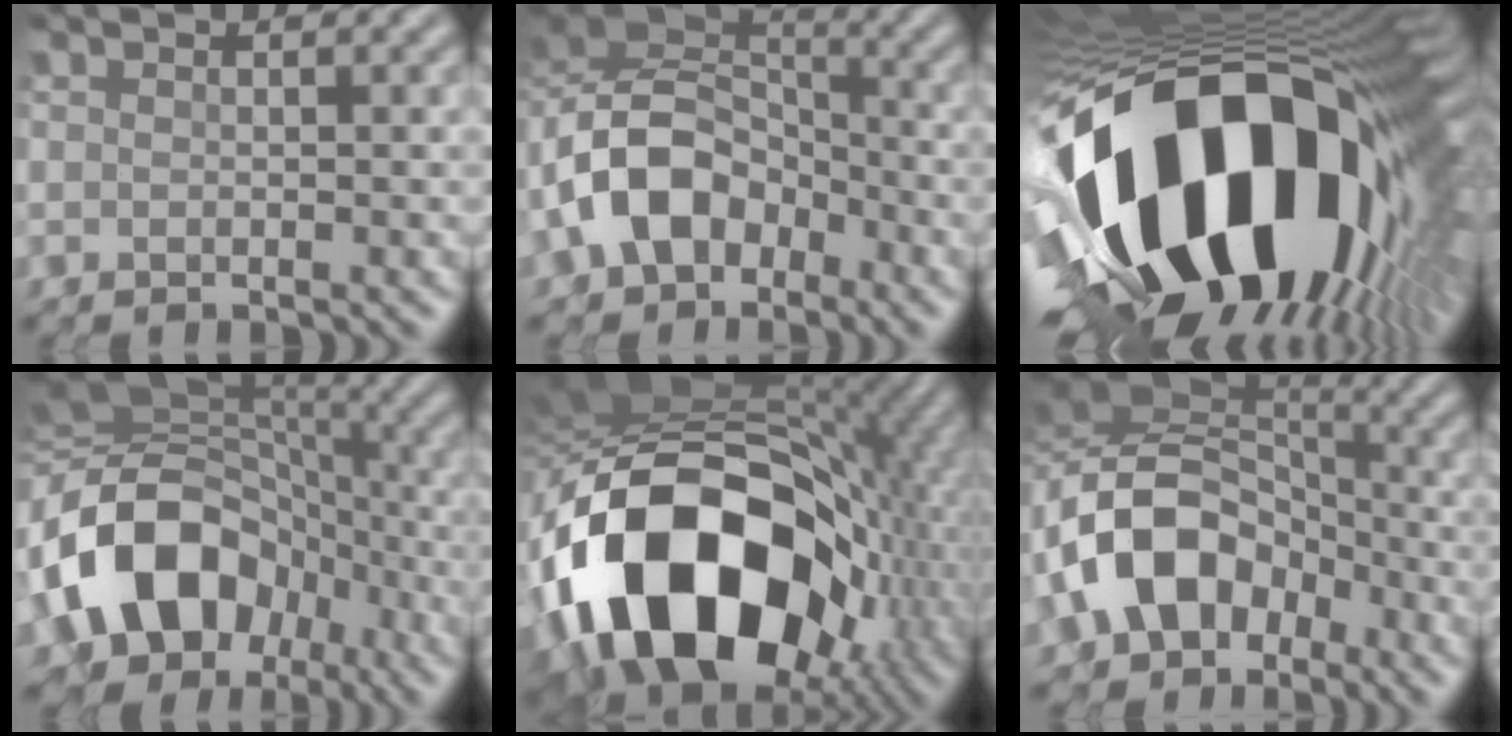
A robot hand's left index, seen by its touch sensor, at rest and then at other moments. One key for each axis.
{"total": 10.1, "fx": -4.1, "fy": 7.1, "fz": 5.9, "tx": -0.128, "ty": 0.004, "tz": -0.086}
{"total": 21.2, "fx": -4.0, "fy": 11.8, "fz": 17.2, "tx": -0.314, "ty": -0.064, "tz": -0.043}
{"total": 15.2, "fx": -4.6, "fy": 11.5, "fz": 8.9, "tx": -0.185, "ty": -0.008, "tz": -0.083}
{"total": 19.1, "fx": -5.0, "fy": 12.6, "fz": 13.4, "tx": -0.256, "ty": -0.010, "tz": -0.080}
{"total": 11.7, "fx": -4.1, "fy": 8.6, "fz": 6.8, "tx": -0.150, "ty": 0.001, "tz": -0.081}